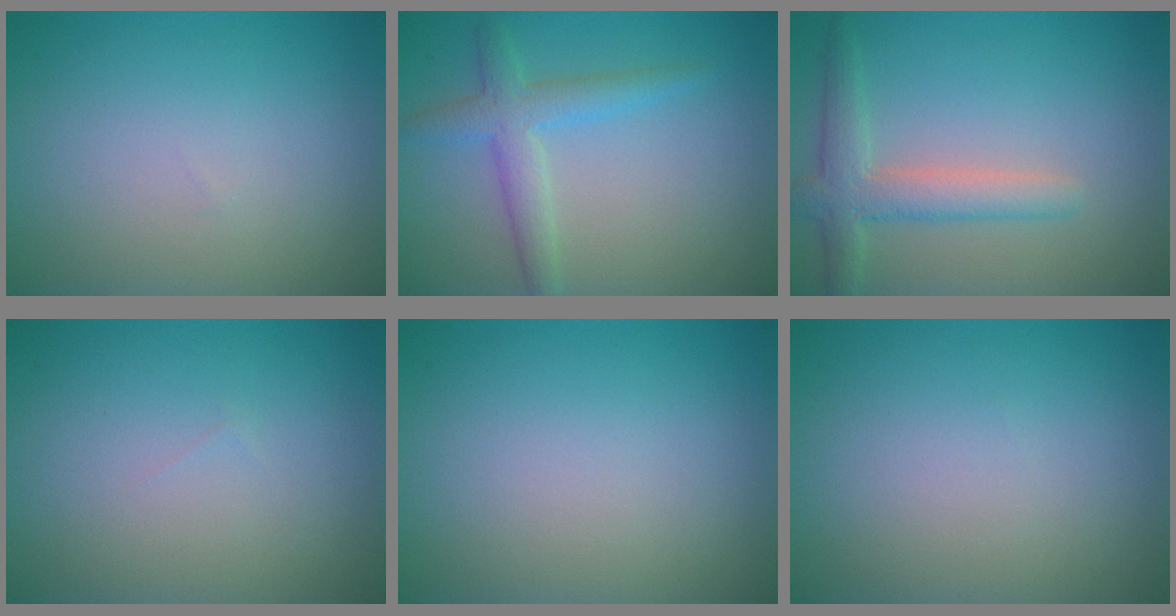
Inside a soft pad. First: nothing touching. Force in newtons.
{"total": 3.3, "press": 3.3, "slide": 0.2}
{"total": 3.6, "press": 3.6, "slide": 0.3}
{"total": 0.0}
{"total": 0.0}
{"total": 0.0}